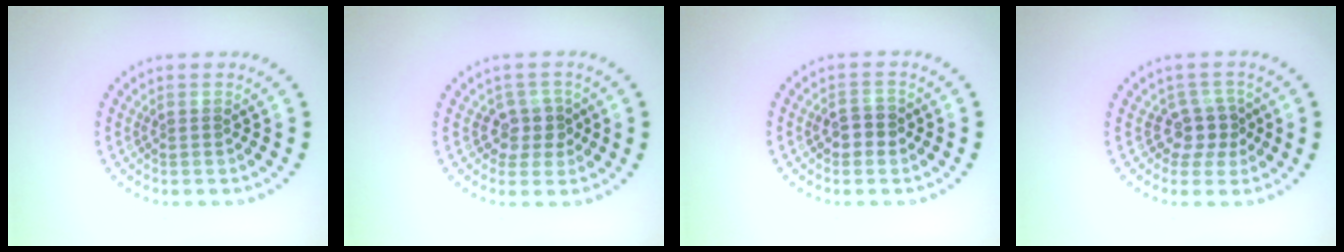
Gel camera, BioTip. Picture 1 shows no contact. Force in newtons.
{"total": 2.2, "press": 1.9, "slide": 1.2}
{"total": 1.8, "press": 1.8, "slide": 0.4}
{"total": 2.5, "press": 1.8, "slide": 1.7}